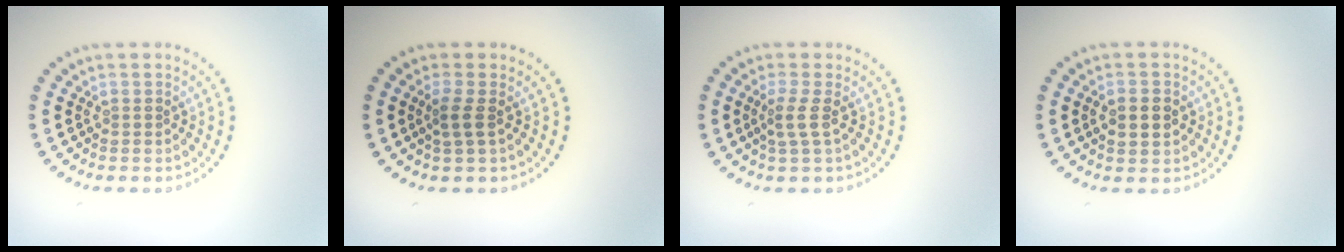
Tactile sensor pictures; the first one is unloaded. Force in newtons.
{"total": 1.6, "press": 1.3, "slide": 0.9}
{"total": 1.7, "press": 1.3, "slide": 1.1}
{"total": 3.1, "press": 3.1, "slide": 0.2}